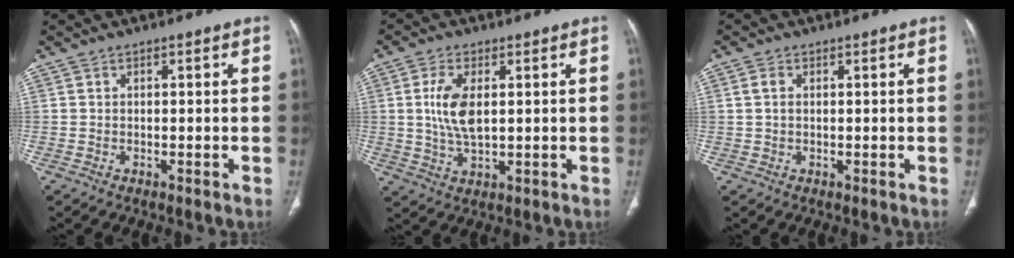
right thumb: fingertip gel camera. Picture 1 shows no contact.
{"total": 7.6, "force": [1.2, 3.6, 6.6], "torque": [-0.140, -0.007, 0.025]}
{"total": 1.9, "force": [0.4, 1.2, 1.4], "torque": [-0.035, 0.005, 0.010]}